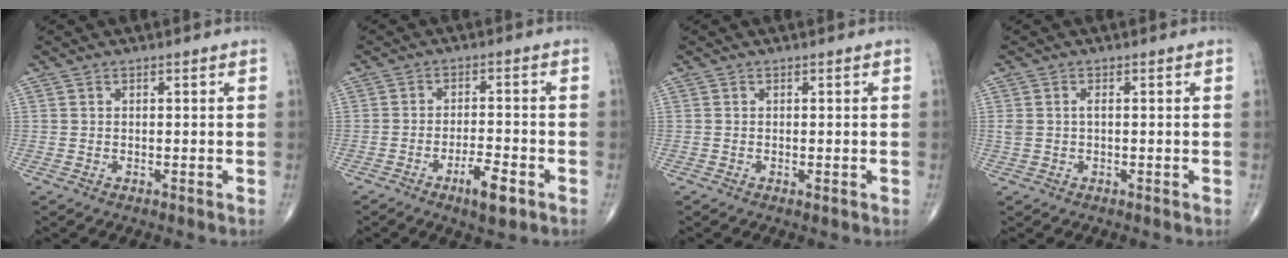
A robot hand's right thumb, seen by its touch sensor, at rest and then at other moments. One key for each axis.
{"total": 6.1, "fx": -3.3, "fy": 1.7, "fz": 4.8, "tx": -0.079, "ty": 0.013, "tz": -0.050}
{"total": 0.5, "fx": -0.2, "fy": 0.2, "fz": 0.5, "tx": -0.009, "ty": -0.003, "tz": -0.003}
{"total": 1.9, "fx": 0.1, "fy": 0.9, "fz": 1.6, "tx": -0.044, "ty": 0.007, "tz": 0.002}